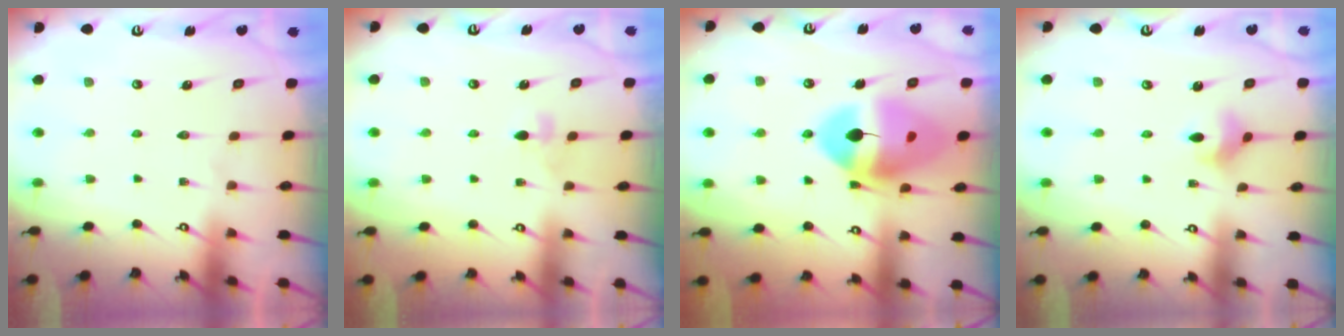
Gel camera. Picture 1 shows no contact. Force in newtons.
{"total": 3.2, "press": 3.1, "slide": 0.8}
{"total": 16.1, "press": 16.0, "slide": 1.7}
{"total": 4.5, "press": 4.5, "slide": 0.6}